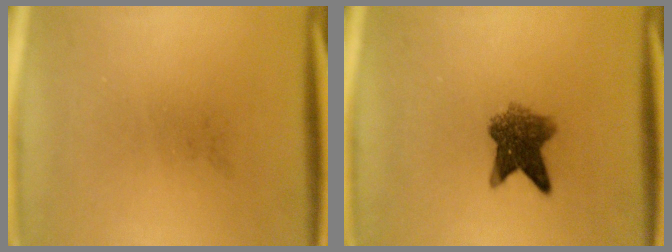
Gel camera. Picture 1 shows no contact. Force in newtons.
{"total": 6.4}